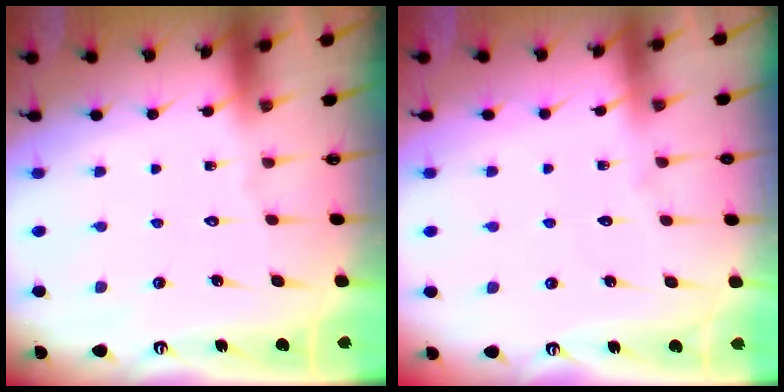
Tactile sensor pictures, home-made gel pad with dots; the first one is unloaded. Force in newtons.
{"total": 4.5, "press": 4.5, "slide": 0.6}